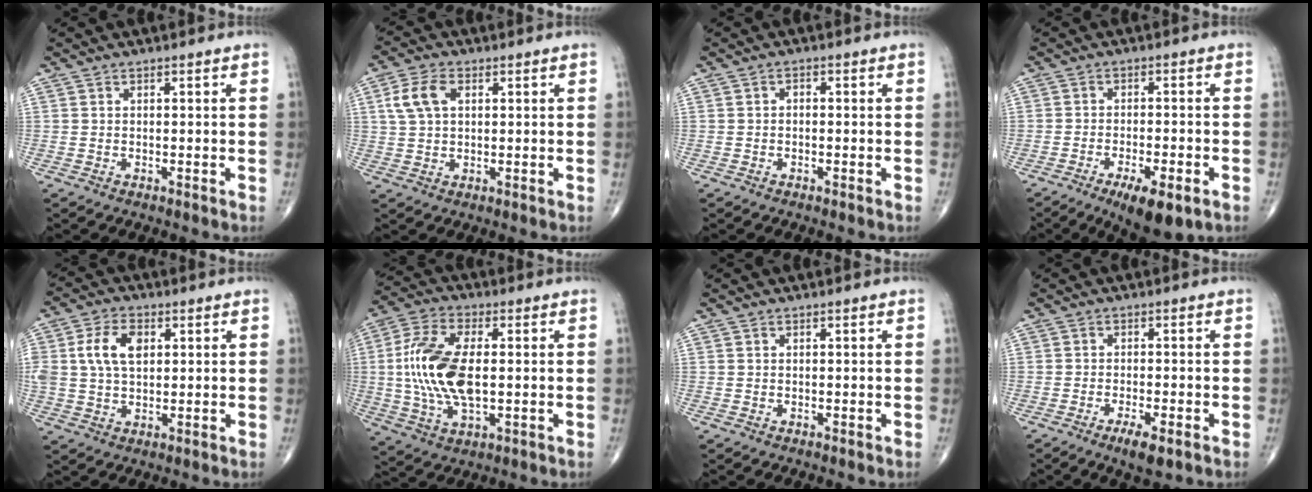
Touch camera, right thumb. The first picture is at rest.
{"total": 6.3, "force": [1.8, 3.9, 4.7], "torque": [-0.098, 0.009, 0.034]}
{"total": 1.1, "force": [-0.2, 0.7, 0.8], "torque": [-0.011, 0.007, -0.006]}
{"total": 9.3, "force": [-5.1, 2.7, 7.2], "torque": [-0.108, 0.003, -0.073]}
{"total": 8.4, "force": [1.9, 5.2, 6.3], "torque": [-0.121, 0.006, 0.037]}
{"total": 15.8, "force": [0.2, 7.8, 13.7], "torque": [-0.290, 0.004, 0.003]}
{"total": 0.0}
{"total": 4.4, "force": [-2.5, 1.0, 3.5], "torque": [-0.062, 0.000, -0.040]}